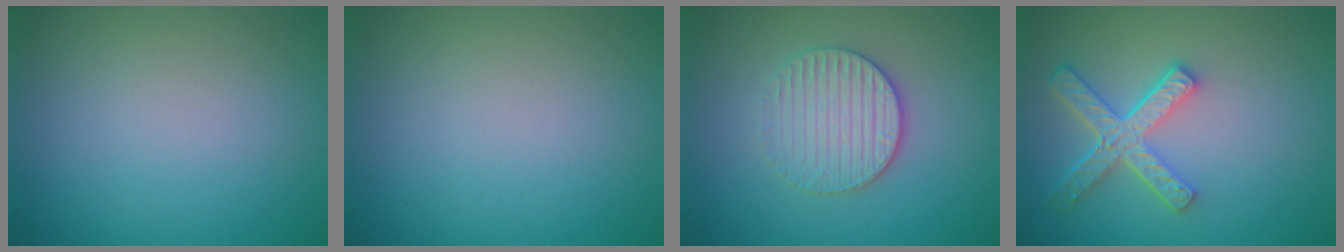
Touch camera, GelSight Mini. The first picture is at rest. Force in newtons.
{"total": 0.0}
{"total": 3.2, "press": 2.9, "slide": 1.4}
{"total": 4.9, "press": 3.7, "slide": 3.2}